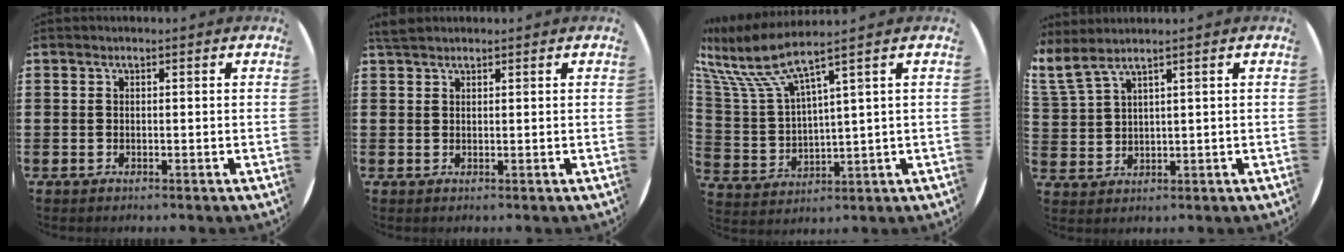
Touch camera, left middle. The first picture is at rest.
{"total": 1.6, "force": [1.5, 0.4, 0.5], "torque": [-0.013, 0.005, 0.028]}
{"total": 6.7, "force": [5.1, 1.3, 4.2], "torque": [-0.109, -0.029, 0.081]}
{"total": 3.0, "force": [2.4, 0.2, 1.8], "torque": [-0.041, -0.004, 0.042]}